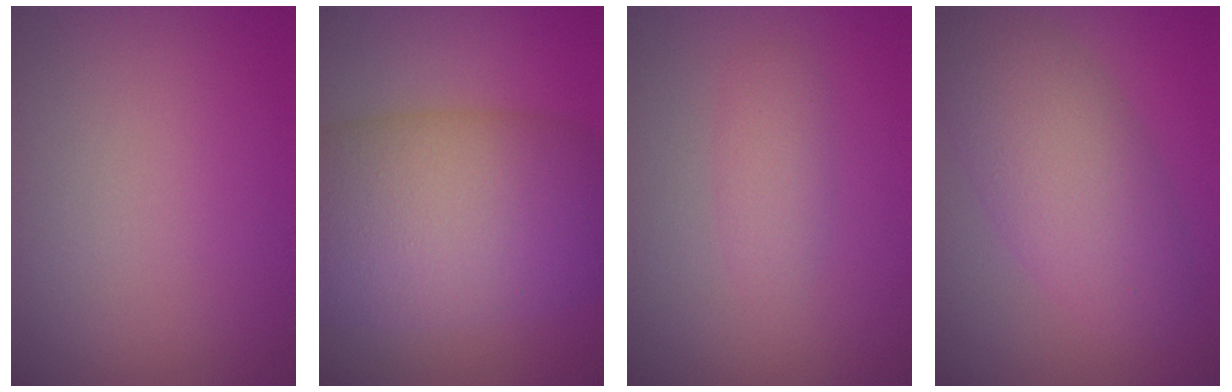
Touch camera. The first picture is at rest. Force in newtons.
{"total": 12.3, "press": 12.3, "slide": 0.6}
{"total": 1.7, "press": 1.7, "slide": 0.1}
{"total": 6.0, "press": 6.0, "slide": 0.3}